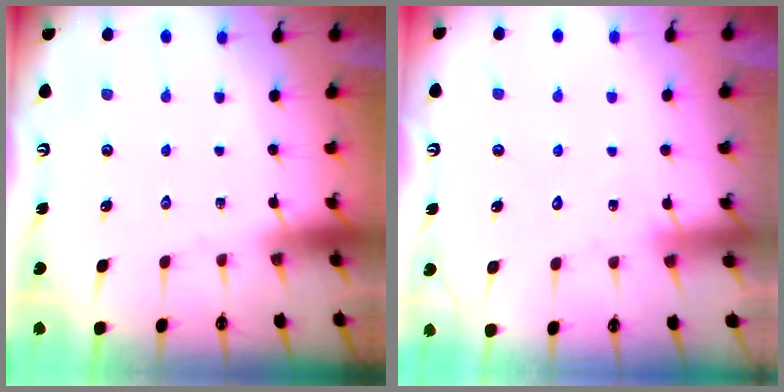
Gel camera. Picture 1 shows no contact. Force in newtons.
{"total": 5.3, "press": 5.3, "slide": 0.4}